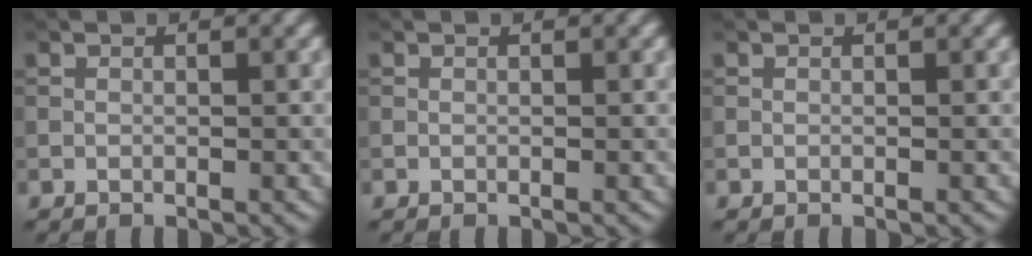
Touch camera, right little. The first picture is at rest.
{"total": 0.0}
{"total": 0.0}